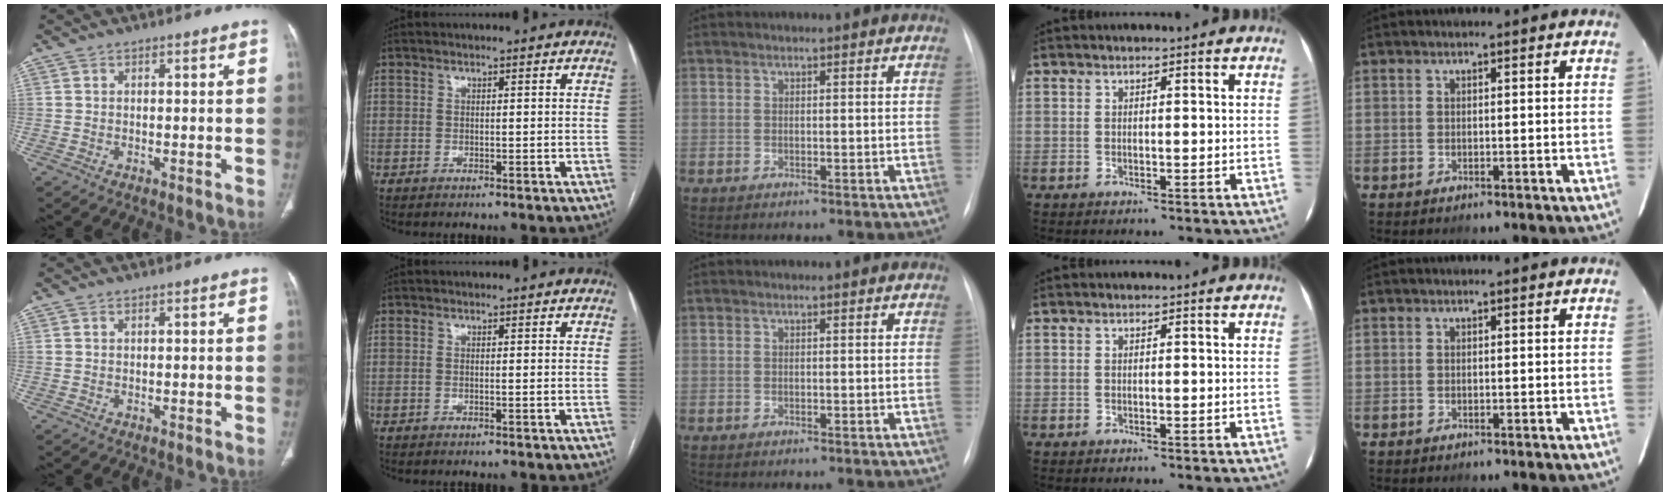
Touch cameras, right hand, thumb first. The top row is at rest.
{}